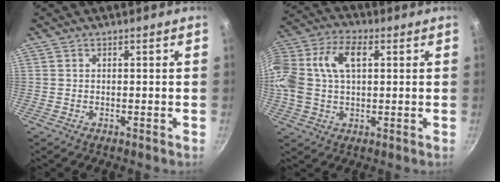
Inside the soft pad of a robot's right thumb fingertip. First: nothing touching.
{"total": 17.1, "force": [3.5, 10.2, 13.3], "torque": [-0.308, 0.027, 0.059]}